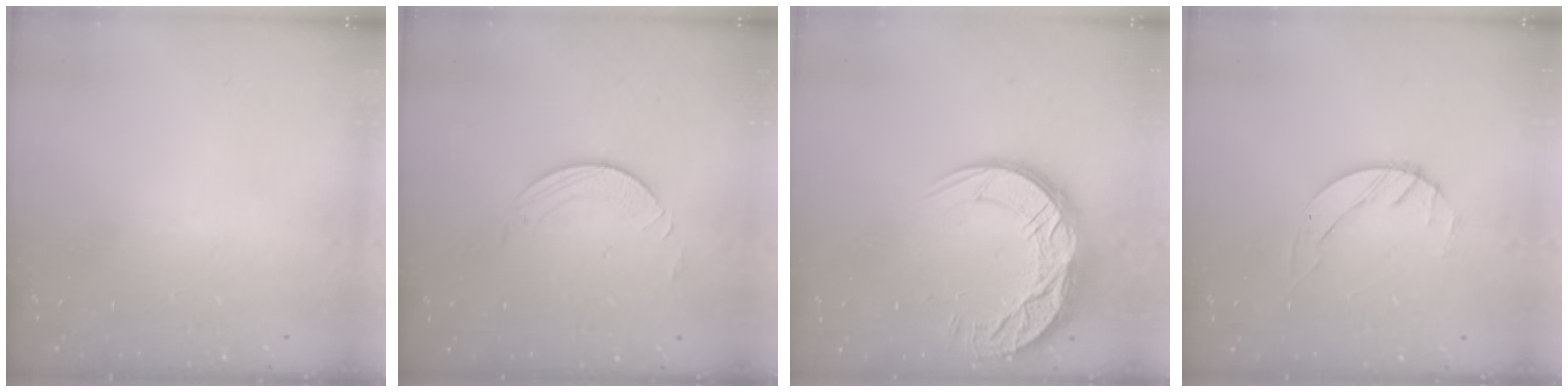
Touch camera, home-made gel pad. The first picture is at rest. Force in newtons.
{"total": 2.8, "press": 2.8, "slide": 0.2}
{"total": 14.8, "press": 14.8, "slide": 1.0}
{"total": 1.4, "press": 1.4, "slide": 0.2}